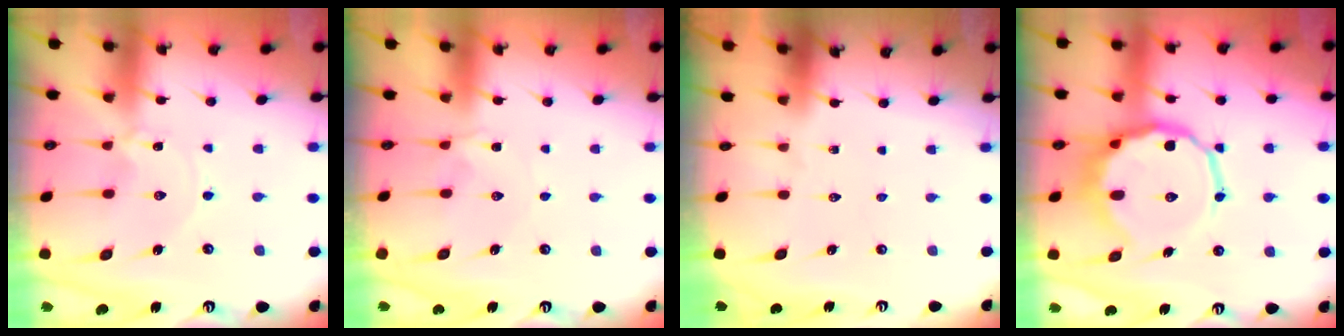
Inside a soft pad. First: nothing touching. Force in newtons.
{"total": 2.8, "press": 2.8, "slide": 0.4}
{"total": 0.0}
{"total": 12.0, "press": 11.8, "slide": 2.5}